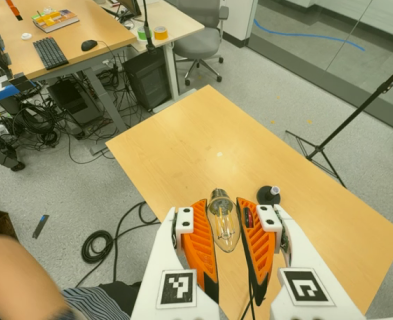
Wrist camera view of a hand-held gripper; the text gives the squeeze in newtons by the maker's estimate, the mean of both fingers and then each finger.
{"total": 21.4, "left": 24.4, "right": 18.4}